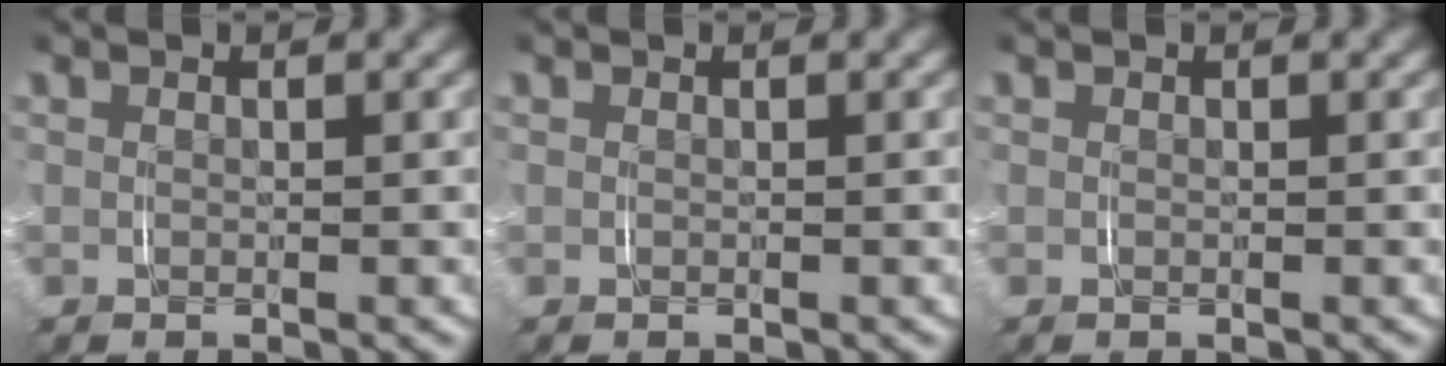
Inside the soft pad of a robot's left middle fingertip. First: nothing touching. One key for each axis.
{"total": 0.0}
{"total": 0.0}